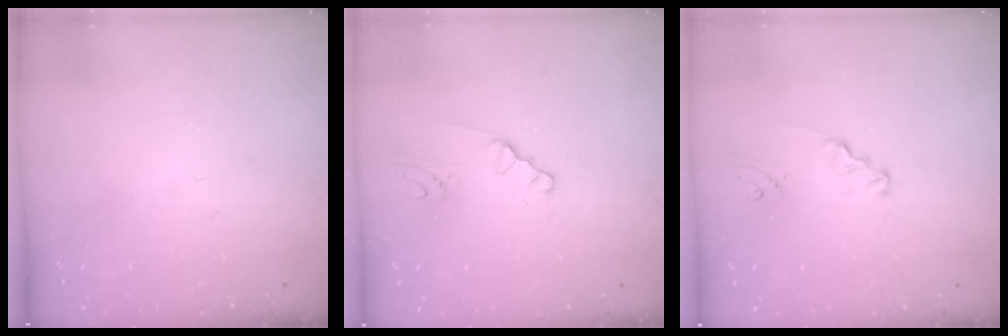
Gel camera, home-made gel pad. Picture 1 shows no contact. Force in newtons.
{"total": 0.8, "press": 0.8, "slide": 0.2}
{"total": 1.8, "press": 1.8, "slide": 0.2}